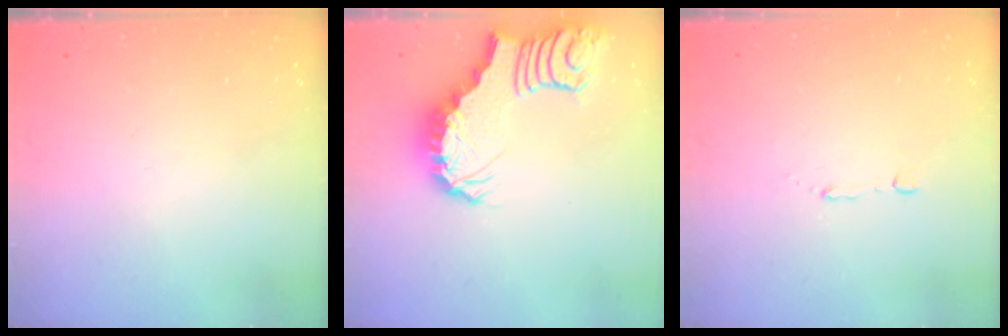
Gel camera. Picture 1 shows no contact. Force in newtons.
{"total": 3.5, "press": 3.4, "slide": 0.8}
{"total": 2.9, "press": 2.8, "slide": 0.7}